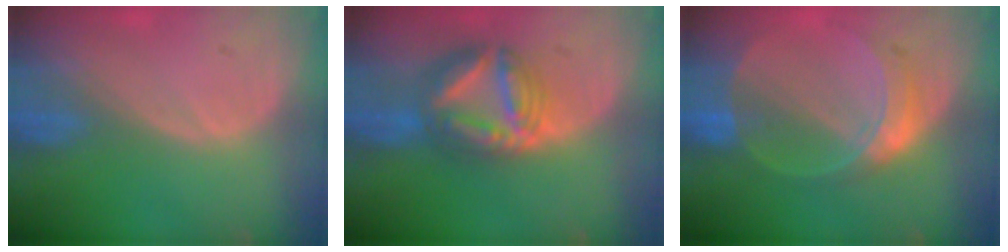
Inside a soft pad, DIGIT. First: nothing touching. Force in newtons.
{"total": 8.1, "press": 8.1, "slide": 0.8}
{"total": 7.2, "press": 6.5, "slide": 3.2}